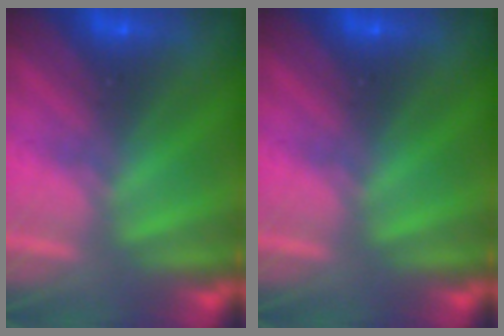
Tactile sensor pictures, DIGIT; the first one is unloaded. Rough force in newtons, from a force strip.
{"total": 0.0}